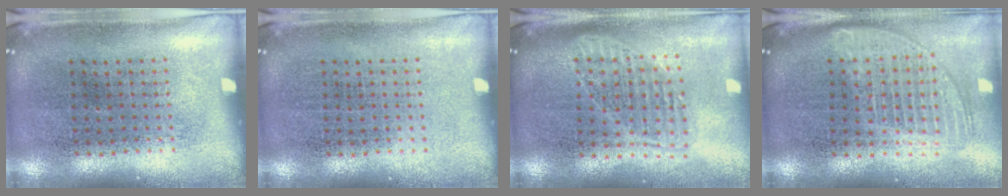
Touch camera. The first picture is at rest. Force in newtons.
{"total": 0.0}
{"total": 1.7, "press": 1.5, "slide": 0.9}
{"total": 1.7, "press": 1.4, "slide": 0.9}